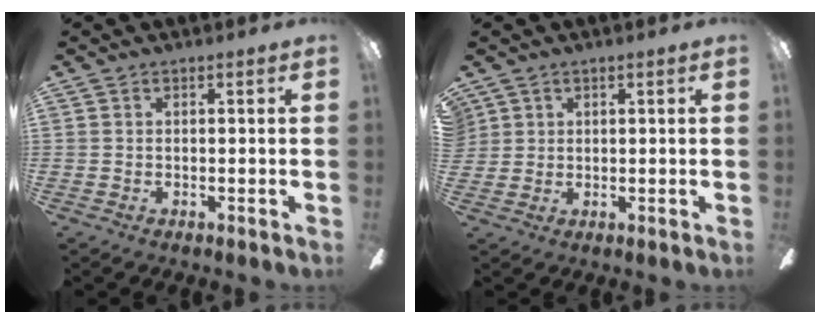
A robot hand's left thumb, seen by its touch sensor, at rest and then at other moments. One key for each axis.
{"total": 1.8, "fx": 1.1, "fy": 1.5, "fz": -0.1, "tx": -0.001, "ty": 0.003, "tz": 0.022}